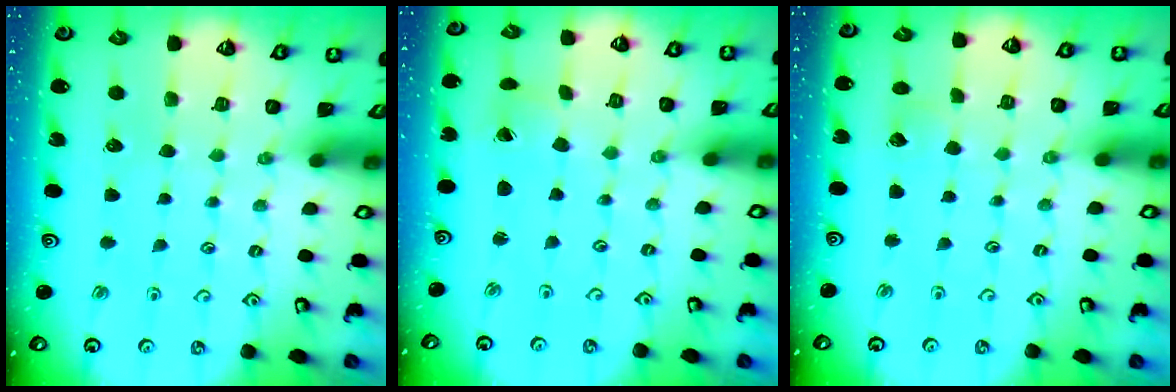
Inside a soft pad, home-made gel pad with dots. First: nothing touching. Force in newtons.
{"total": 1.4, "press": 1.4, "slide": 0.1}
{"total": 2.9, "press": 2.9, "slide": 0.3}